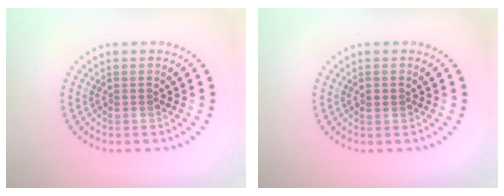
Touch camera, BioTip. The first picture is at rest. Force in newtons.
{"total": 1.0, "press": 1.0, "slide": 0.1}